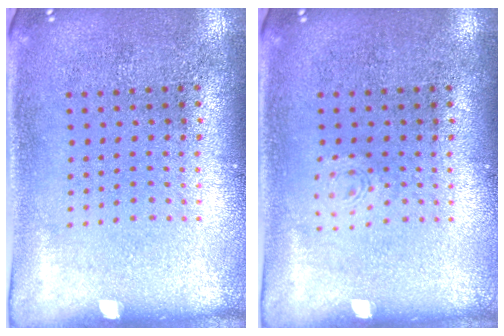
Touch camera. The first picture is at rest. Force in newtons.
{"total": 0.6, "press": 0.6, "slide": 0.1}